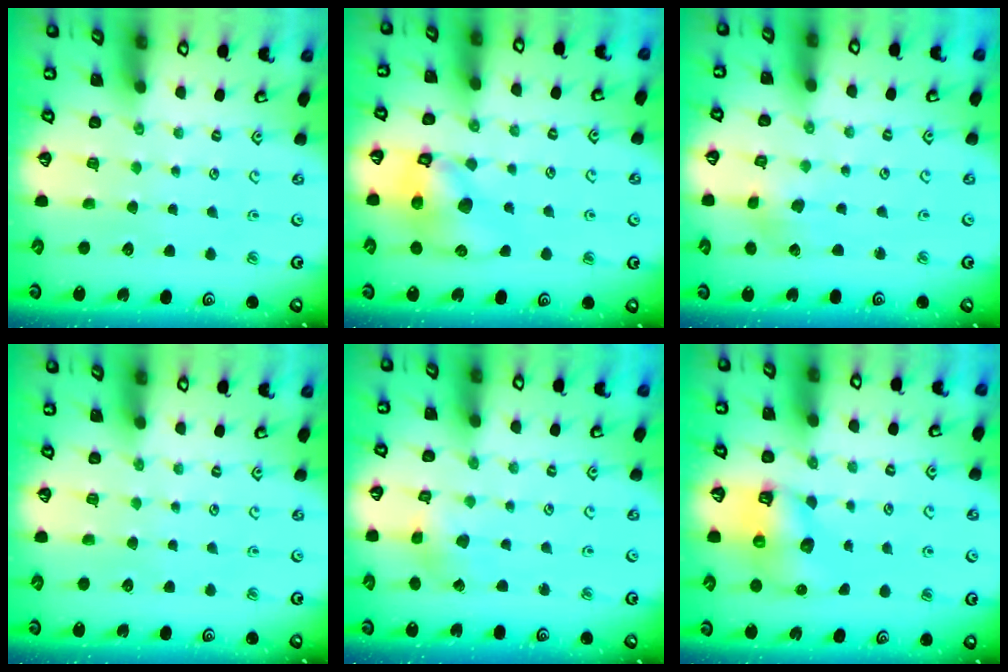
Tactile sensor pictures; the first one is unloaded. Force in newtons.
{"total": 11.8, "press": 11.6, "slide": 1.8}
{"total": 2.5, "press": 2.5, "slide": 0.6}
{"total": 0.0}
{"total": 2.5, "press": 2.5, "slide": 0.2}
{"total": 7.7, "press": 7.7, "slide": 0.8}